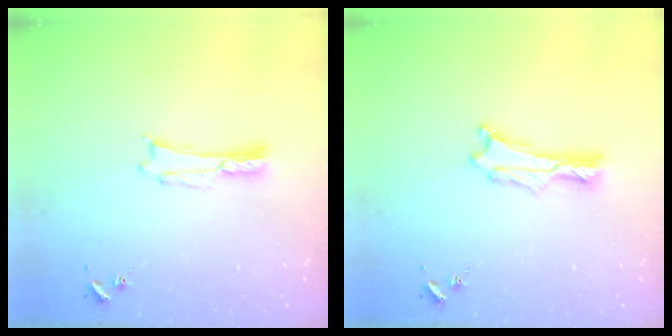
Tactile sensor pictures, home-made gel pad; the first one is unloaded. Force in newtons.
{"total": 0.9, "press": 0.9, "slide": 0.2}